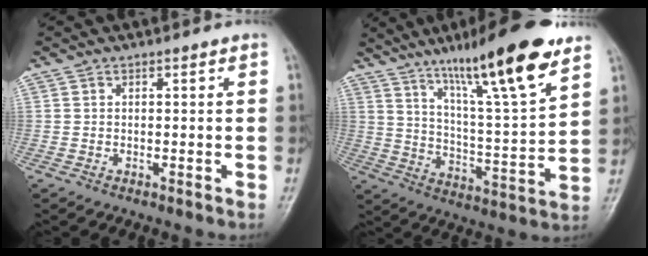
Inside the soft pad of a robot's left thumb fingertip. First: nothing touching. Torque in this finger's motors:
{"motor_torque": [0.50, 0.59, 1.63, -1.14, 0.28]}